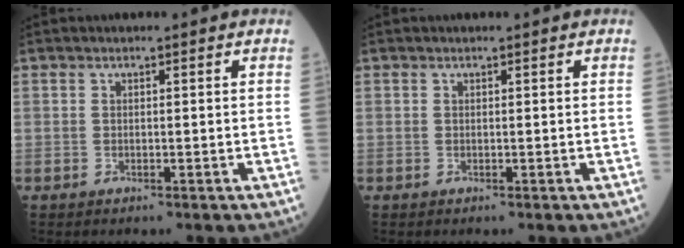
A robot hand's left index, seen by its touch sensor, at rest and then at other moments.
{"total": 0.0}